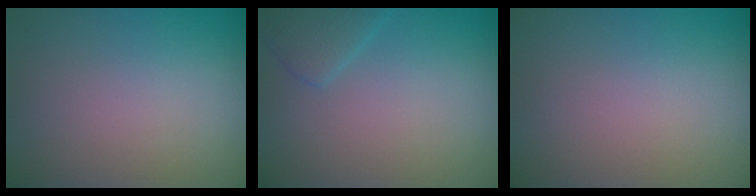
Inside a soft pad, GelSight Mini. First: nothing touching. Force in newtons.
{"total": 2.1, "press": 2.1, "slide": 0.2}
{"total": 0.0}